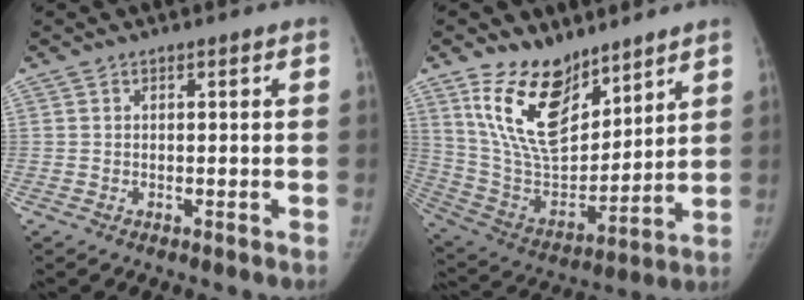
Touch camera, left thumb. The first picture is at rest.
{"total": 18.2, "force": [12.1, 9.1, 10.1], "torque": [-0.135, -0.074, 0.243]}